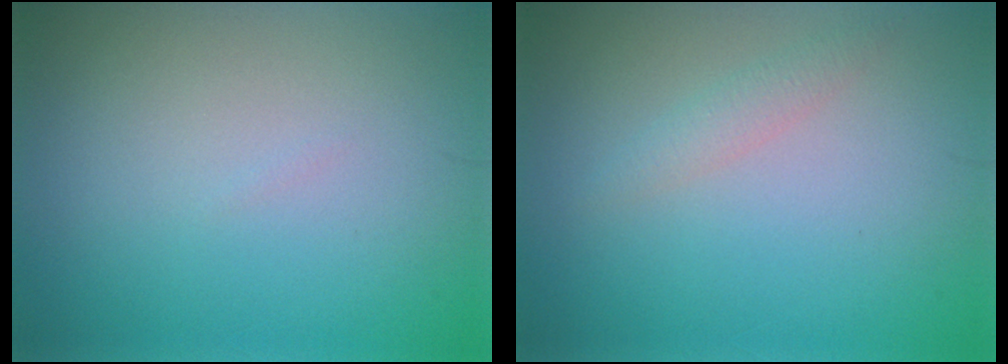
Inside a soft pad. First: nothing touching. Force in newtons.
{"total": 1.2, "press": 1.2, "slide": 0.0}